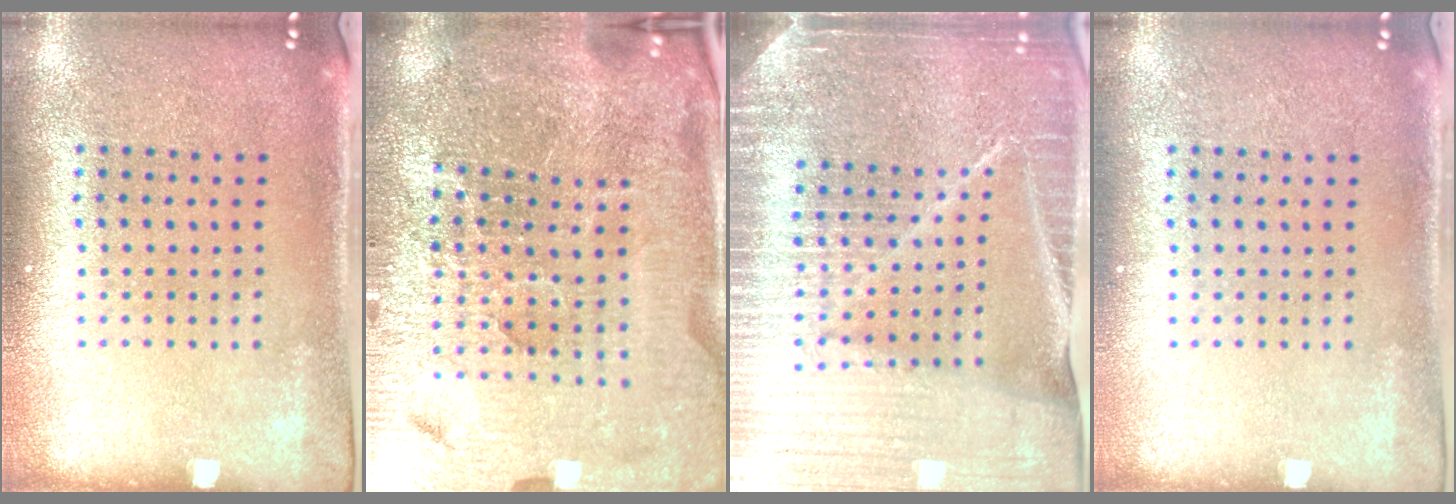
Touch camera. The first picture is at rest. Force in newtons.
{"total": 5.9, "press": 5.3, "slide": 2.4}
{"total": 5.5, "press": 4.9, "slide": 2.5}
{"total": 0.0}